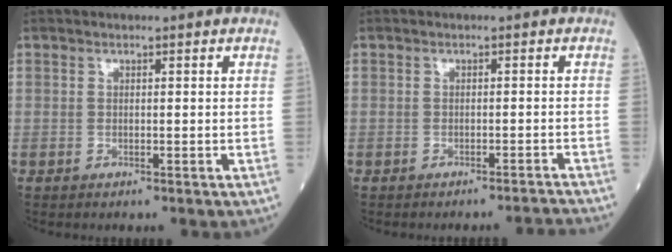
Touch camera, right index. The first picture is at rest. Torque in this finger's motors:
{"motor_torque": [-0.31, -0.28, 0.05, 0.00]}